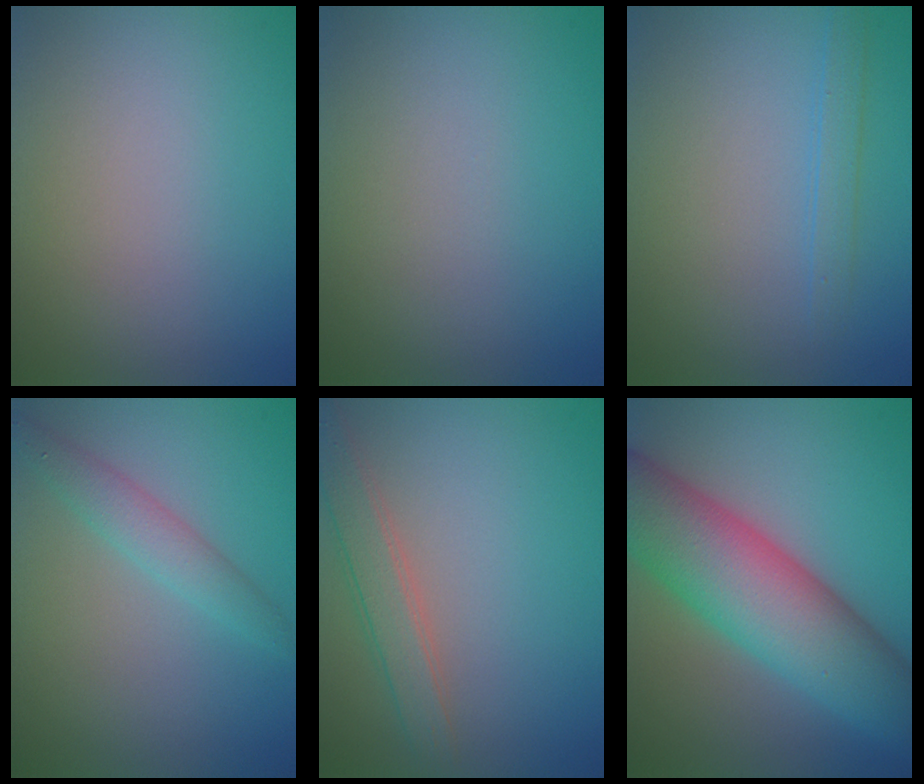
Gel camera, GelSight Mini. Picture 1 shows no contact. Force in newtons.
{"total": 0.0}
{"total": 1.5, "press": 1.5, "slide": 0.1}
{"total": 2.4, "press": 2.4, "slide": 0.1}
{"total": 2.9, "press": 2.9, "slide": 0.2}
{"total": 11.3, "press": 11.3, "slide": 0.3}